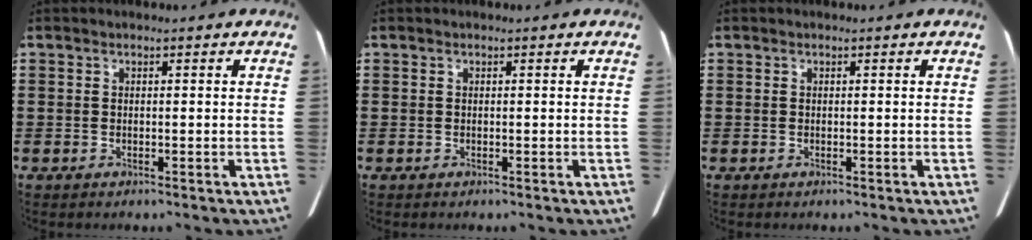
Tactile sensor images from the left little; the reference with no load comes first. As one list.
[{"total": 0.0}, {"total": 0.0}]